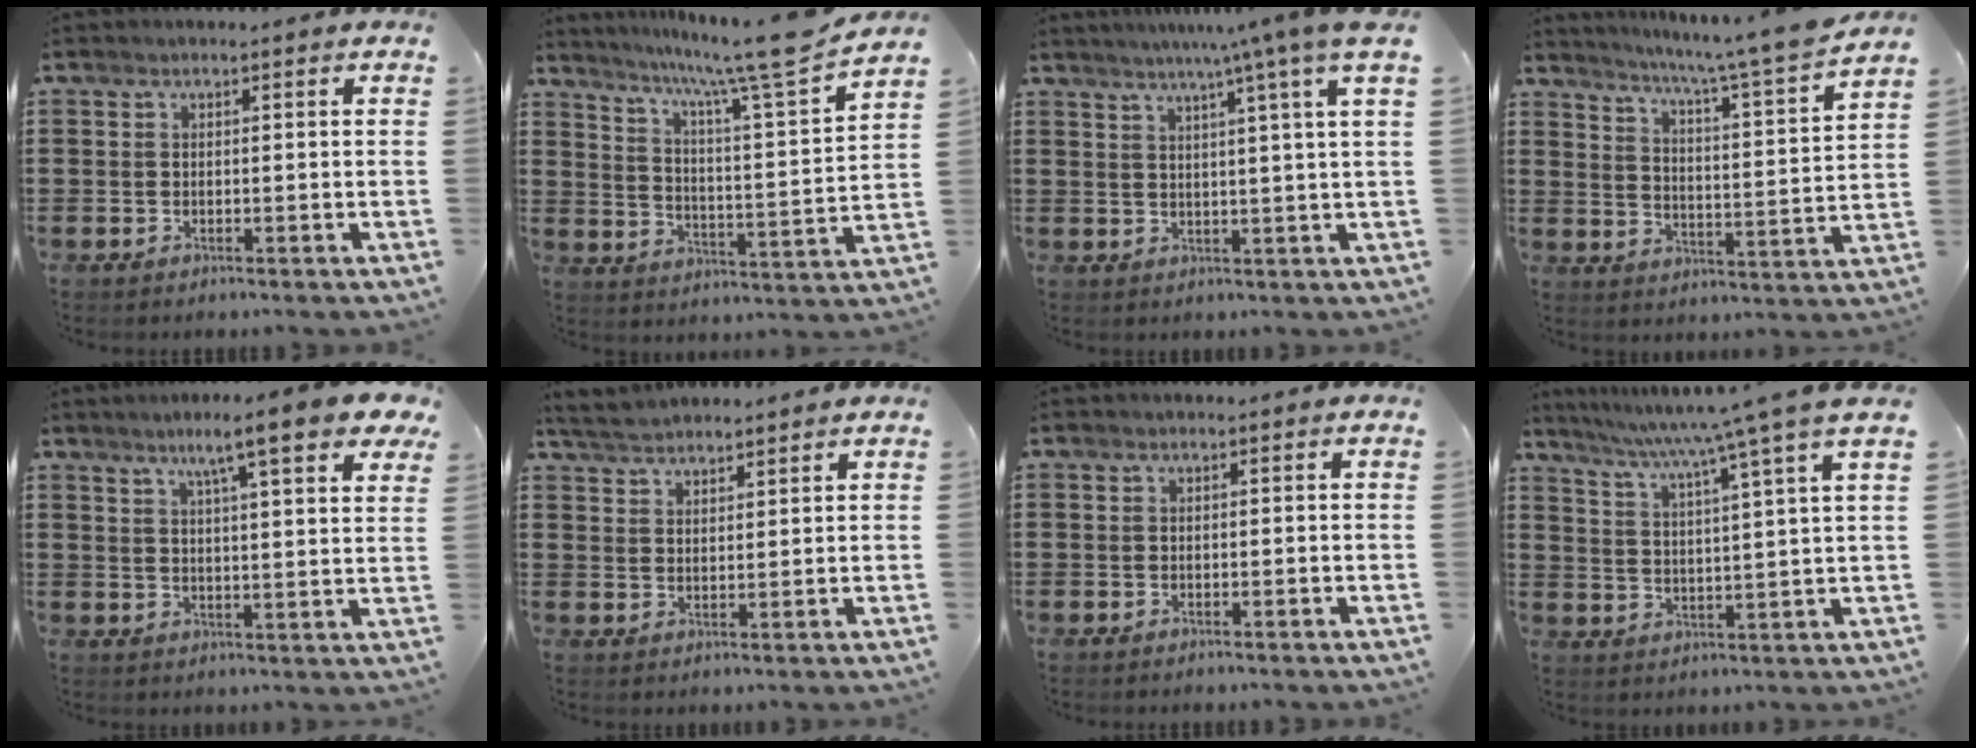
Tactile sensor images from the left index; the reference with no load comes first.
{"total": 9.9, "force": [8.1, -0.7, 5.6], "torque": [-0.120, -0.057, 0.126]}
{"total": 6.7, "force": [4.6, -1.6, 4.5], "torque": [-0.092, -0.019, 0.072]}
{"total": 6.7, "force": [5.8, -1.3, 3.1], "torque": [-0.075, -0.054, 0.089]}
{"total": 9.5, "force": [6.8, 0.6, 6.6], "torque": [-0.115, -0.021, 0.108]}
{"total": 3.8, "force": [3.7, 0.7, 0.6], "torque": [-0.026, -0.006, 0.068]}
{"total": 0.0}
{"total": 7.2, "force": [5.8, -1.4, 4.1], "torque": [-0.102, -0.040, 0.090]}